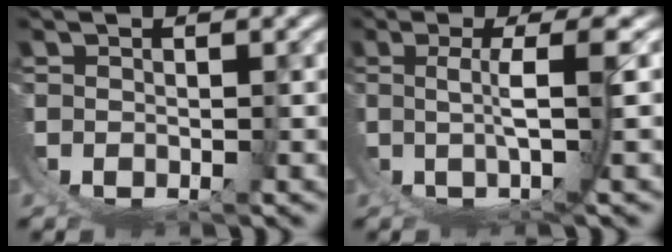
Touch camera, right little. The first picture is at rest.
{"total": 5.0, "force": [0.7, -1.8, 4.6], "torque": [-0.061, -0.006, 0.021]}